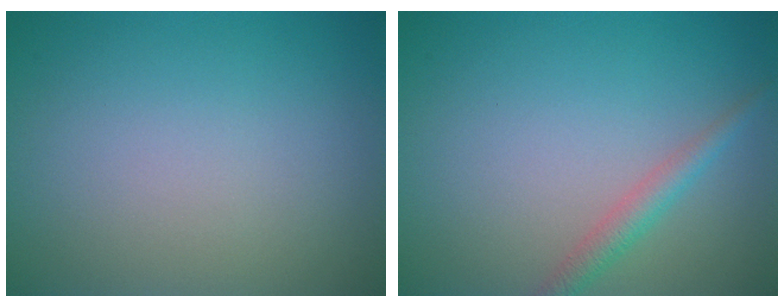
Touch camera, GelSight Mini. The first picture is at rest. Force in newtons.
{"total": 2.0, "press": 2.0, "slide": 0.0}